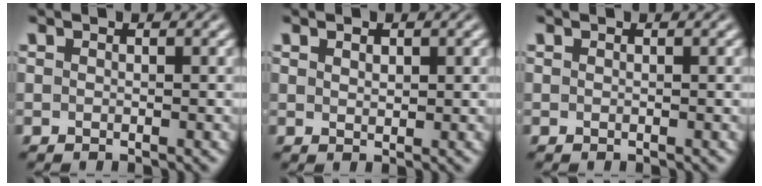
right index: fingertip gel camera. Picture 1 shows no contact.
{"total": 0.8, "force": [0.5, -0.4, 0.5], "torque": [0.000, -0.008, 0.020]}
{"total": 0.0}